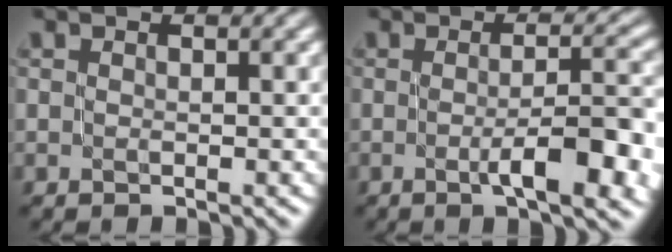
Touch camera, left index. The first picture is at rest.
{"total": 7.7, "force": [-1.8, 1.9, 7.3], "torque": [-0.101, 0.002, -0.023]}